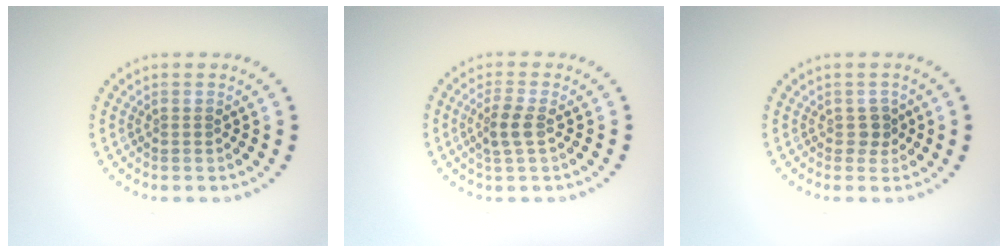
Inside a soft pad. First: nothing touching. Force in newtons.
{"total": 2.1, "press": 1.9, "slide": 0.7}
{"total": 1.1, "press": 0.9, "slide": 0.7}